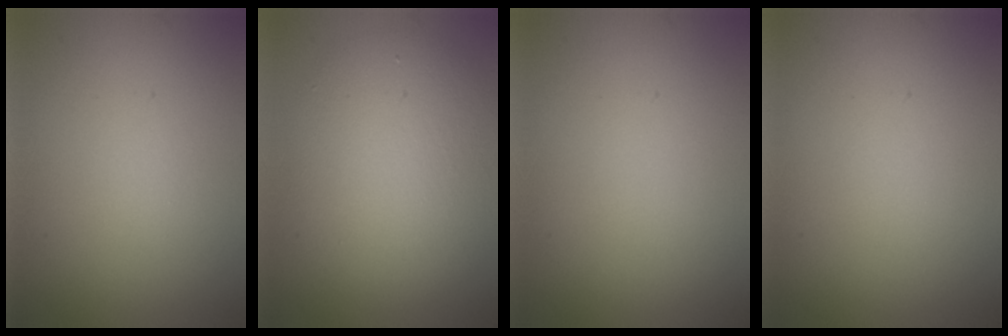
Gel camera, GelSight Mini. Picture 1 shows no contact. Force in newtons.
{"total": 6.9, "press": 6.9, "slide": 0.1}
{"total": 0.0}
{"total": 0.0}